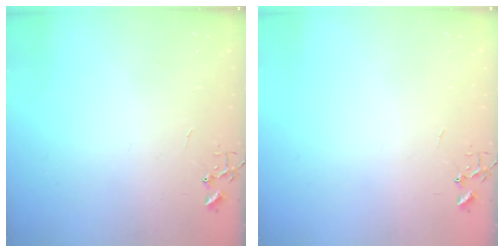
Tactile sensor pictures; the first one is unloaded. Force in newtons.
{"total": 0.0}